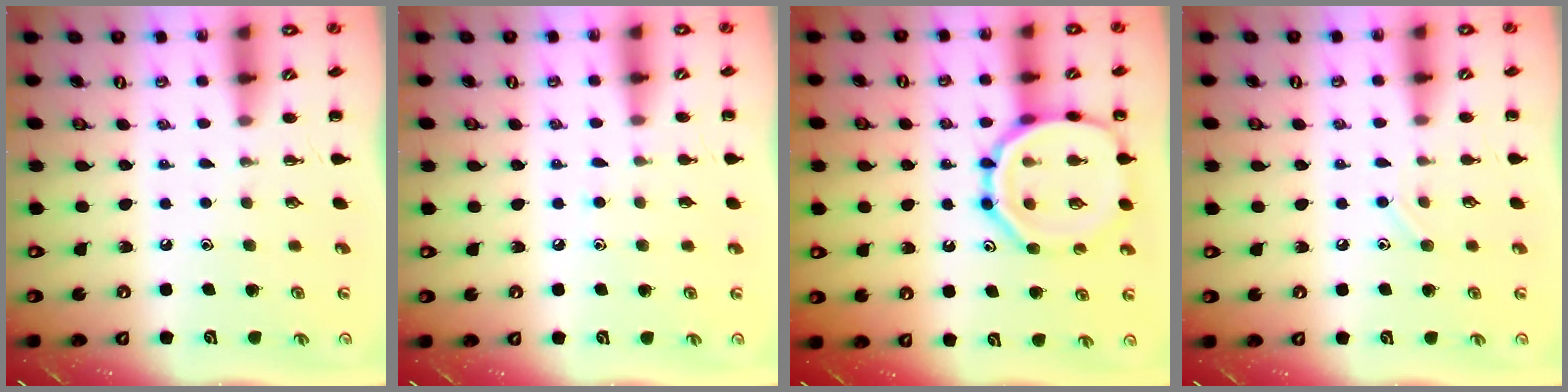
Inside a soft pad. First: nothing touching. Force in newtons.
{"total": 5.7, "press": 5.4, "slide": 1.7}
{"total": 16.9, "press": 16.8, "slide": 1.7}
{"total": 5.8, "press": 5.5, "slide": 1.9}